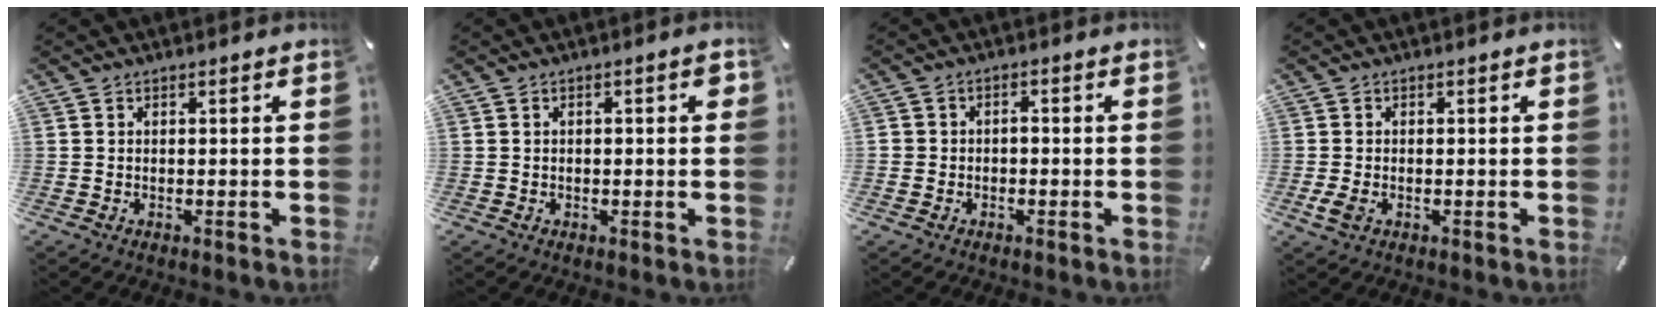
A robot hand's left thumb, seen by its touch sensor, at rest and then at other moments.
{"total": 2.4, "force": [0.3, 0.8, 2.2], "torque": [-0.033, 0.003, 0.001]}
{"total": 1.8, "force": [-0.8, 1.4, 0.7], "torque": [-0.013, 0.008, -0.018]}
{"total": 2.4, "force": [-0.4, 1.8, 1.5], "torque": [-0.031, -0.005, -0.010]}